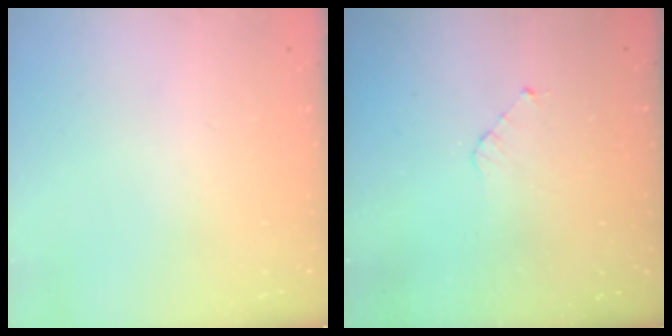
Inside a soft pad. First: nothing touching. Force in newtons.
{"total": 3.2, "press": 3.2, "slide": 0.3}